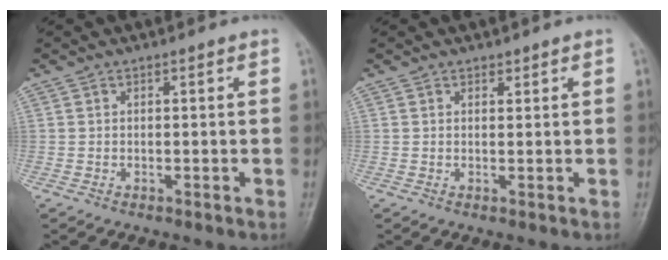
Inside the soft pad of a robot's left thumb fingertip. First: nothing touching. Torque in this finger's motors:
{"motor_torque": [-0.10, -0.07, -0.20, -0.04, 0.00]}